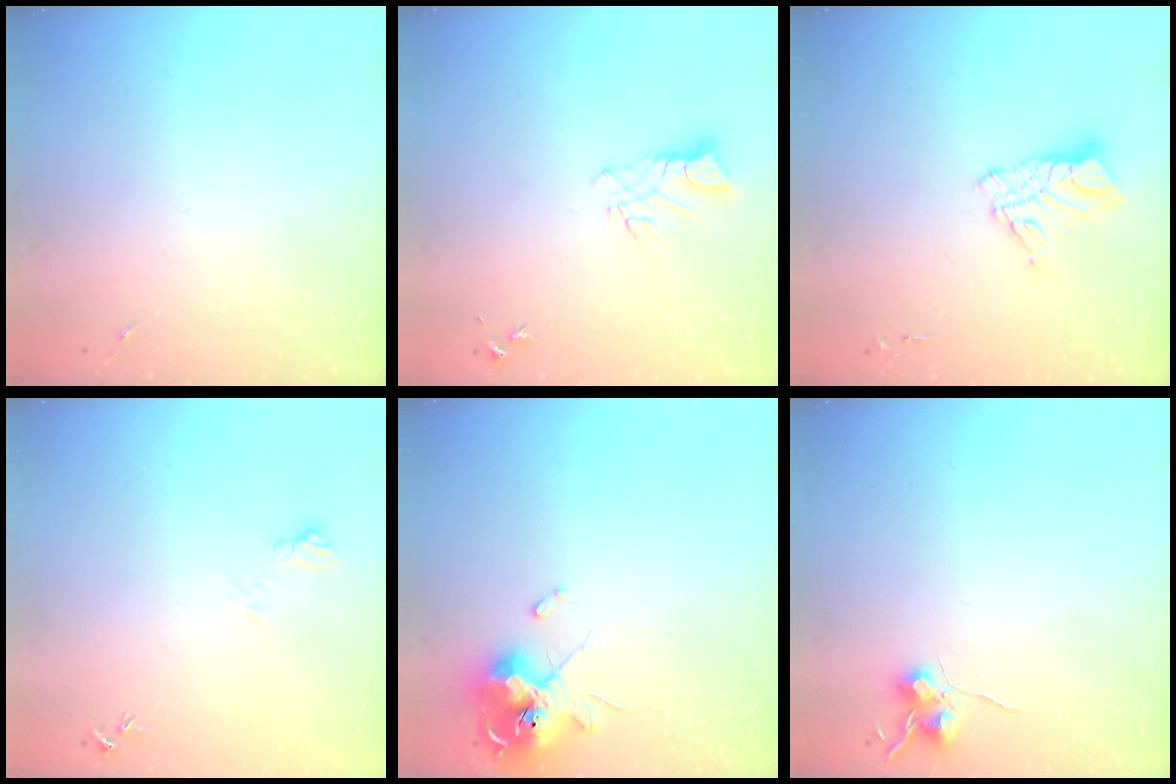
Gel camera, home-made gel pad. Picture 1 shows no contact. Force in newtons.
{"total": 7.0, "press": 7.0, "slide": 0.7}
{"total": 11.0, "press": 10.9, "slide": 1.0}
{"total": 6.3, "press": 6.3, "slide": 0.7}
{"total": 13.9, "press": 13.8, "slide": 1.9}
{"total": 6.9, "press": 6.9, "slide": 0.6}